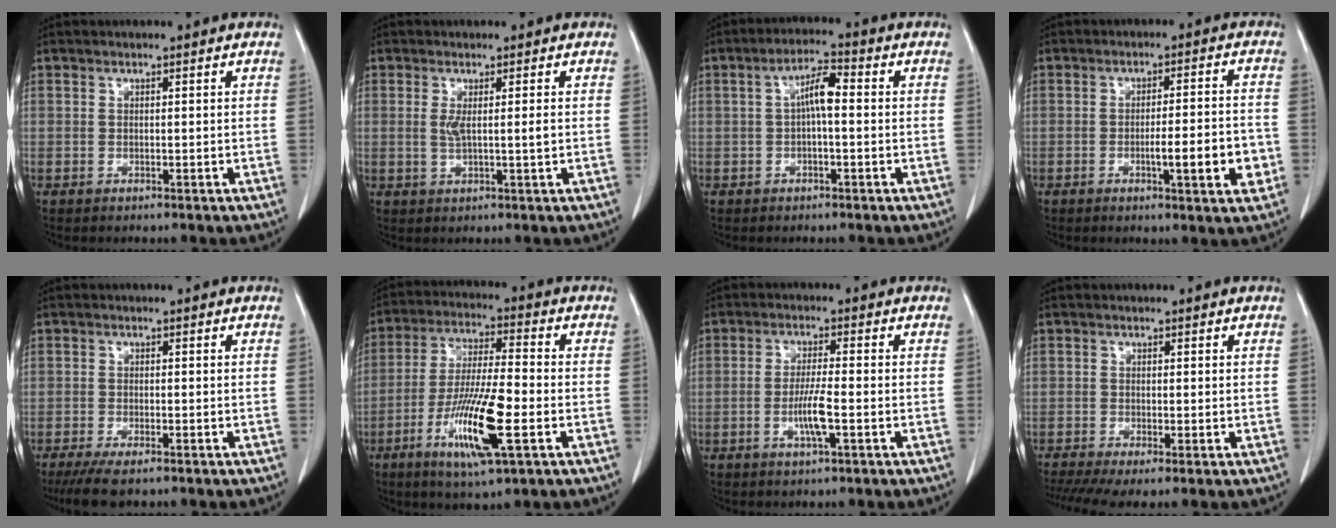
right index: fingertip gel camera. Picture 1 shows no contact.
{"total": 3.0, "force": [0.3, 0.1, 3.0], "torque": [-0.057, -0.003, 0.008]}
{"total": 4.8, "force": [0.2, 1.1, 4.6], "torque": [-0.084, 0.016, 0.000]}
{"total": 7.8, "force": [-2.4, 0.8, 7.4], "torque": [-0.105, 0.001, -0.030]}
{"total": 5.6, "force": [-4.2, 1.0, 3.5], "torque": [-0.062, -0.015, -0.064]}
{"total": 13.8, "force": [-4.9, 1.4, 12.9], "torque": [-0.250, -0.020, -0.089]}
{"total": 5.0, "force": [-1.5, 0.2, 4.7], "torque": [-0.094, -0.008, -0.029]}
{"total": 5.8, "force": [-3.9, 1.0, 4.2], "torque": [-0.072, -0.014, -0.070]}